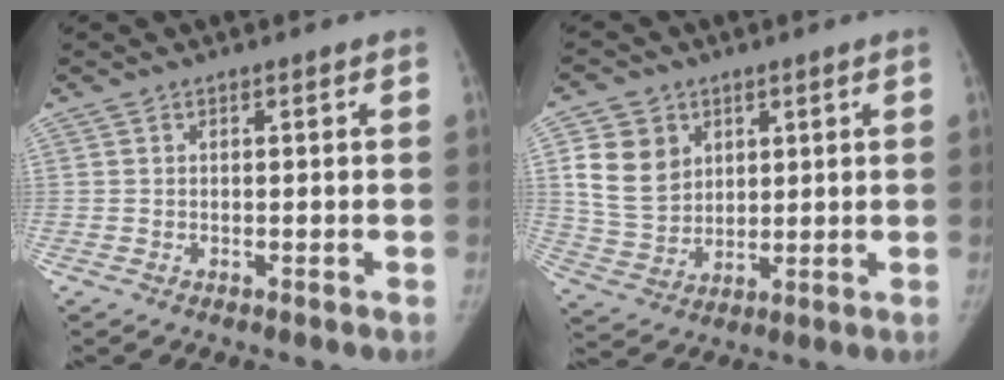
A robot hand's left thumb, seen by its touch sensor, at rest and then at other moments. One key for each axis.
{"total": 10.5, "fx": 3.7, "fy": 8.3, "fz": 5.2, "tx": -0.071, "ty": -0.016, "tz": 0.083}